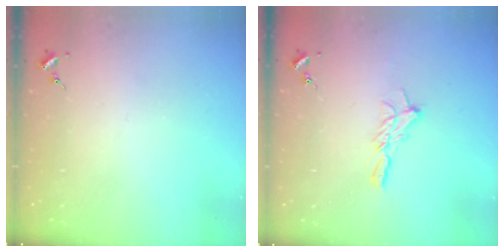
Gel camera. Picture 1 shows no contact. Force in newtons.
{"total": 9.2, "press": 9.1, "slide": 0.7}